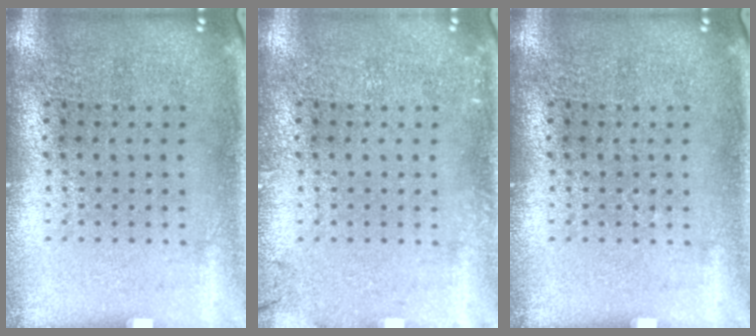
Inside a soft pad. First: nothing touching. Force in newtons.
{"total": 1.2, "press": 1.1, "slide": 0.2}
{"total": 0.0}